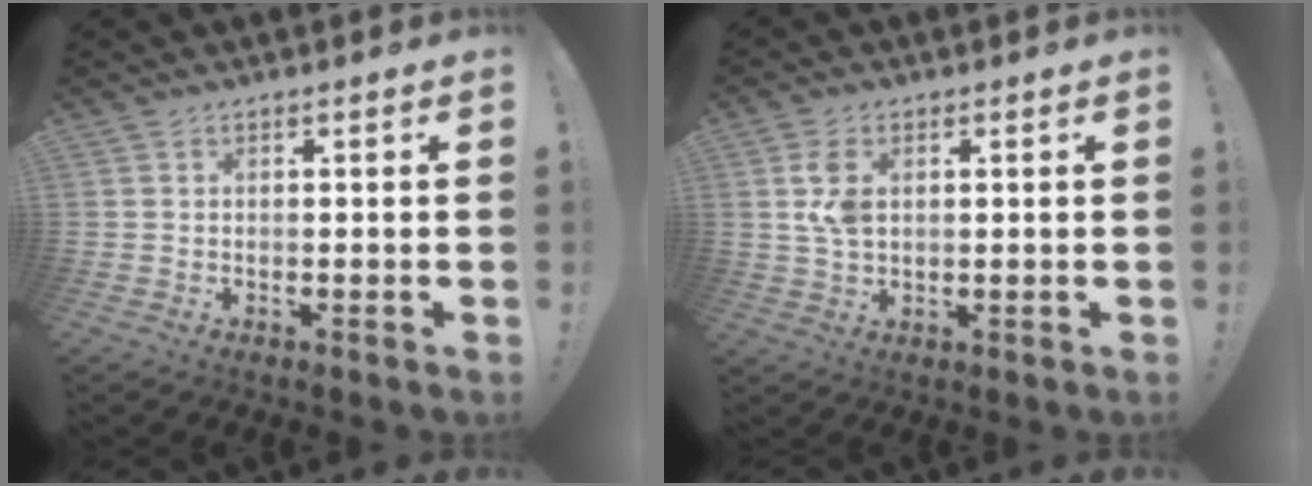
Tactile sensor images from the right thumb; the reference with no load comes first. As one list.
[{"total": 6.4, "force": [1.6, 4.0, 4.8], "torque": [-0.090, -0.003, 0.026]}]